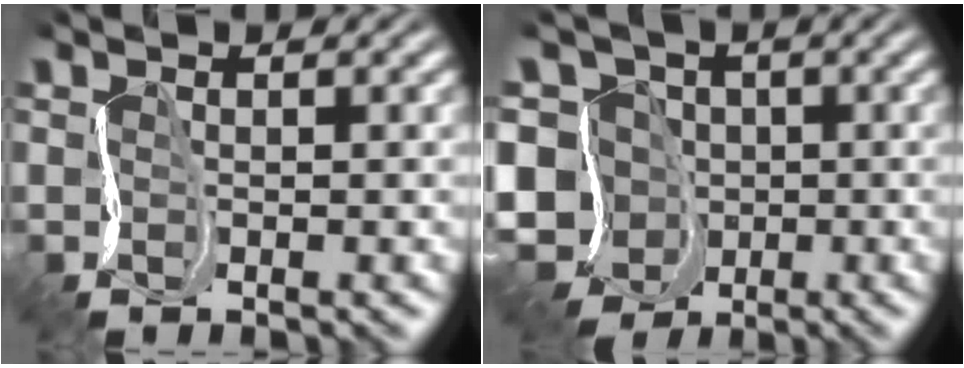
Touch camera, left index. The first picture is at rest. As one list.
[{"total": 12.3, "force": [-4.8, 10.1, 5.2], "torque": [-0.091, 0.002, -0.116]}]